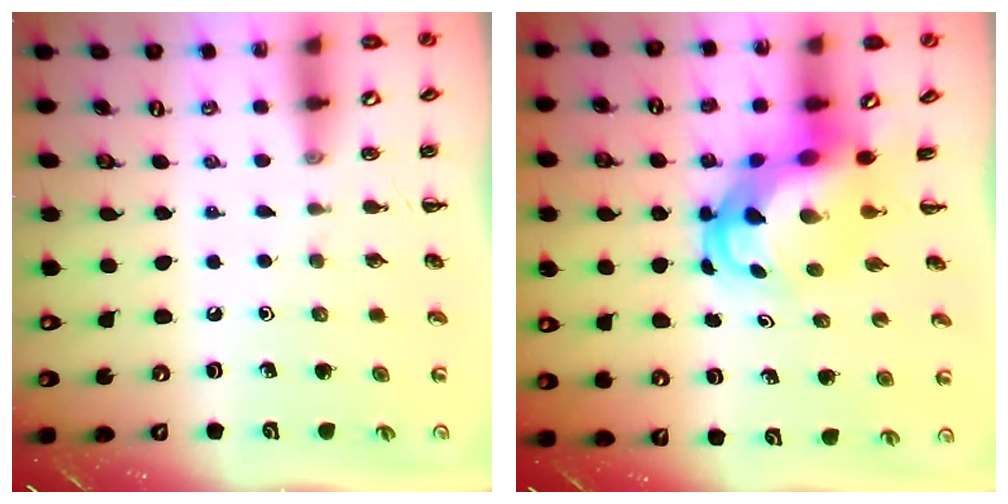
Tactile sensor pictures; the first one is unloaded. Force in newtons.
{"total": 6.9, "press": 6.7, "slide": 2.0}